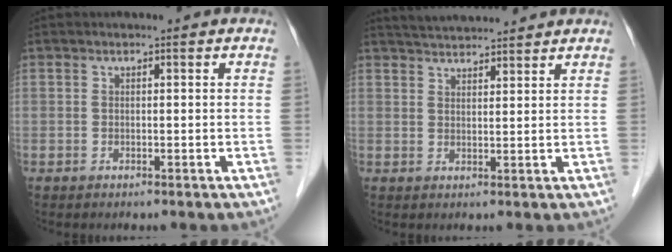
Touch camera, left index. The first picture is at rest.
{"total": 7.2, "force": [6.8, 0.7, 2.2], "torque": [-0.040, 0.027, 0.105]}